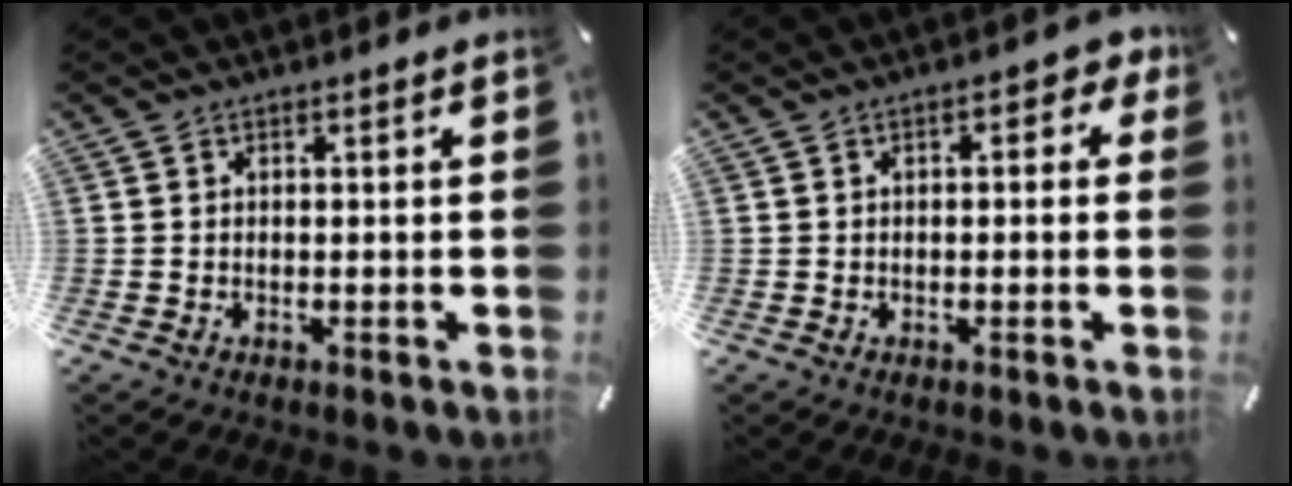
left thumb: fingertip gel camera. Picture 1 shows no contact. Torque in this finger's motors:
{"motor_torque": [0.31, 0.62, 0.19, -0.10, -0.07]}